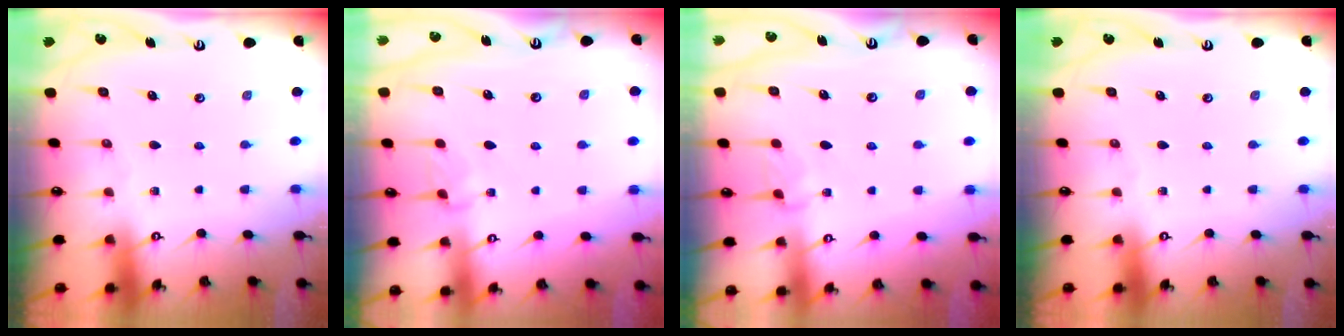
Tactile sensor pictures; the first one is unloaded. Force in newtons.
{"total": 2.5, "press": 2.5, "slide": 0.5}
{"total": 2.5, "press": 2.5, "slide": 0.5}
{"total": 0.0}